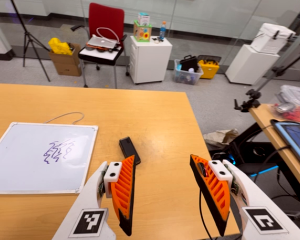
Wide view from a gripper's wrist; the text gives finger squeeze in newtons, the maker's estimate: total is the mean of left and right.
{"total": 0.0}